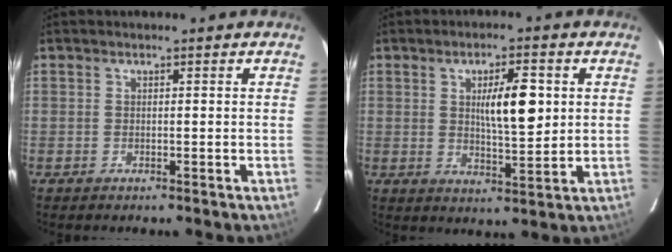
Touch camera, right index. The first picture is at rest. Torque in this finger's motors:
{"motor_torque": [0.50, -0.05, 0.45, 0.13]}